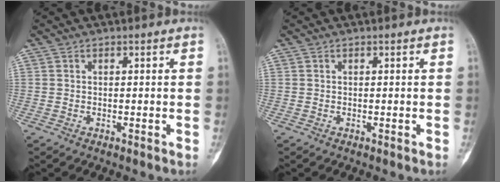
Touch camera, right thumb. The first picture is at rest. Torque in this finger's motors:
{"motor_torque": [0.50, 0.30, 0.32, -0.02, 0.09]}